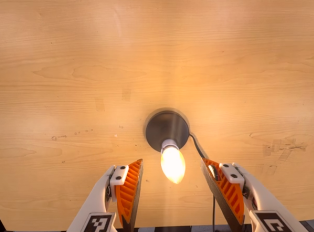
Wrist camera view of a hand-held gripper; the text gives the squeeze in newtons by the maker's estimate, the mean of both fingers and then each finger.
{"total": 0.0}